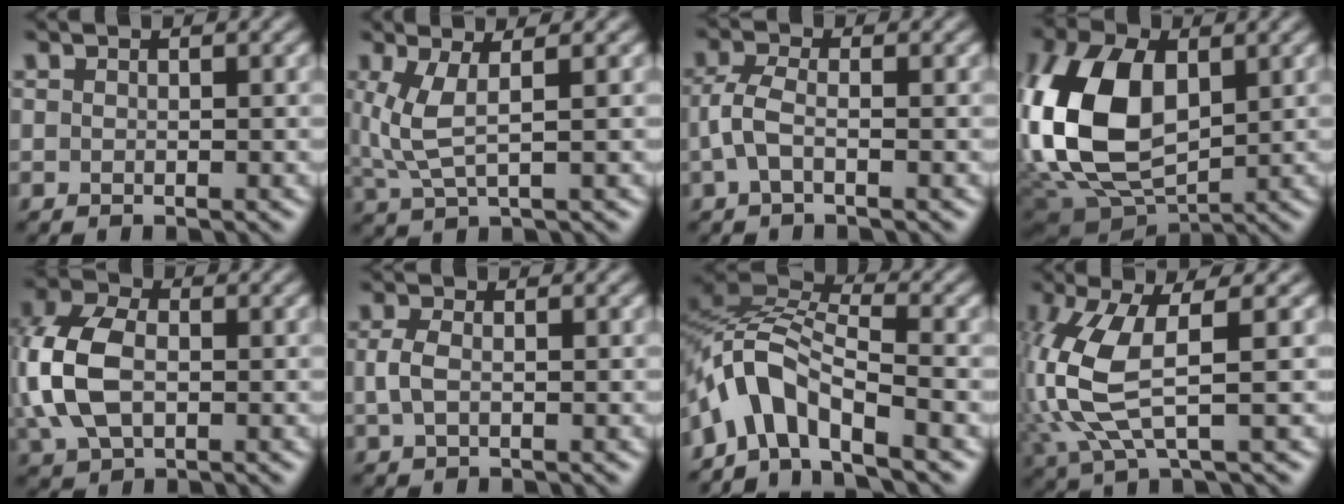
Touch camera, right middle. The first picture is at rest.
{"total": 3.4, "force": [0.9, 1.0, 3.2], "torque": [-0.081, 0.001, 0.022]}
{"total": 2.3, "force": [-0.5, 1.0, 2.1], "torque": [-0.052, 0.001, -0.013]}
{"total": 13.0, "force": [1.3, 8.1, 10.0], "torque": [-0.235, 0.008, 0.019]}
{"total": 7.5, "force": [0.2, 5.1, 5.4], "torque": [-0.139, 0.006, -0.003]}
{"total": 1.8, "force": [0.0, 1.1, 1.4], "torque": [-0.037, 0.002, -0.001]}
{"total": 6.8, "force": [-4.1, 2.9, 4.5], "torque": [-0.078, 0.015, -0.094]}
{"total": 7.6, "force": [0.6, 2.6, 7.1], "torque": [-0.181, -0.002, 0.014]}